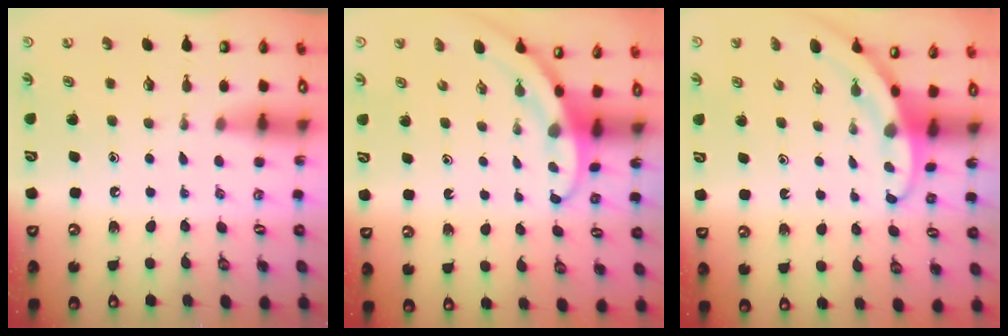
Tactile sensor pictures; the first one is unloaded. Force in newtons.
{"total": 3.1, "press": 3.1, "slide": 0.1}
{"total": 3.1, "press": 3.1, "slide": 0.1}